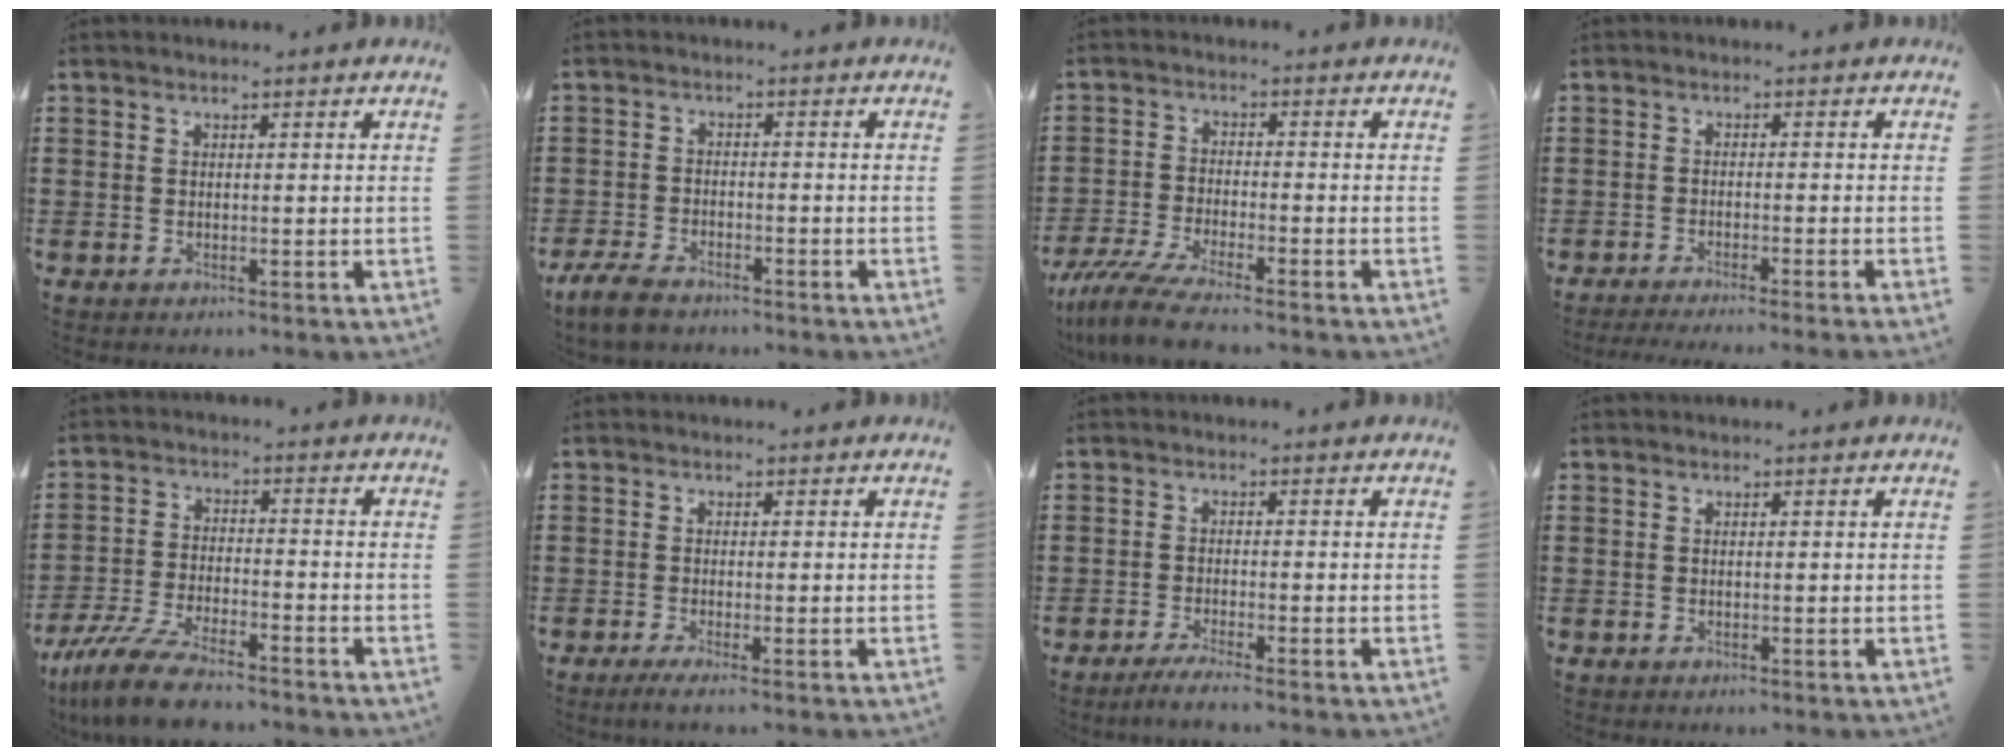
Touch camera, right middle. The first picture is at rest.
{"total": 3.9, "force": [-3.3, 1.3, 1.7], "torque": [-0.052, 0.001, -0.071]}
{"total": 6.0, "force": [-5.1, 0.1, 3.1], "torque": [-0.086, -0.022, -0.104]}
{"total": 1.8, "force": [-1.6, -0.4, 0.8], "torque": [-0.012, 0.000, -0.030]}
{"total": 8.4, "force": [-7.1, 1.4, 4.2], "torque": [-0.101, 0.001, -0.140]}
{"total": 1.0, "force": [-0.6, 0.0, 0.8], "torque": [-0.013, -0.004, -0.011]}
{"total": 2.0, "force": [-1.6, -0.2, 1.2], "torque": [-0.020, 0.002, -0.030]}
{"total": 0.0}